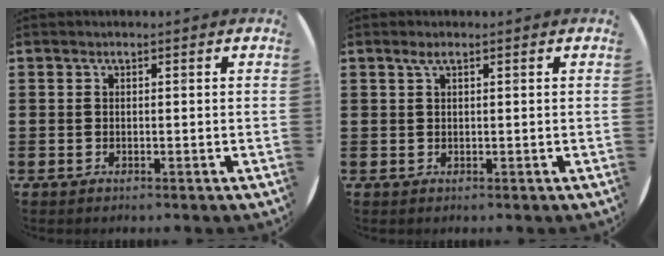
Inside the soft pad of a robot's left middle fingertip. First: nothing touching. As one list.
[{"total": 1.1, "force": [0.5, 0.1, 0.9], "torque": [-0.020, 0.003, 0.009]}]